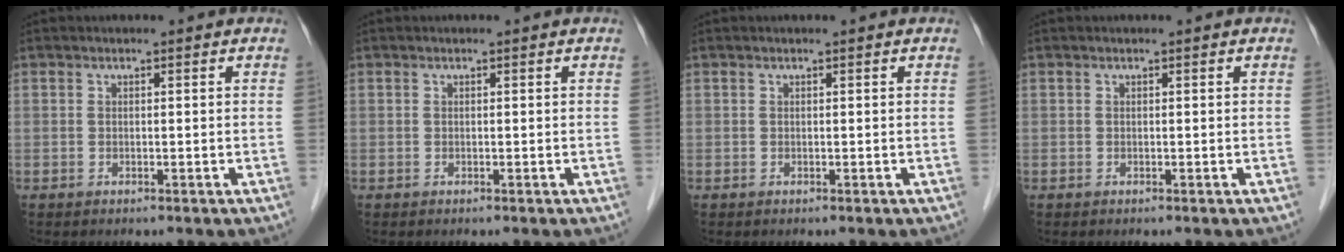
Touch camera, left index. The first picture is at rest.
{"total": 0.0}
{"total": 0.0}
{"total": 0.0}